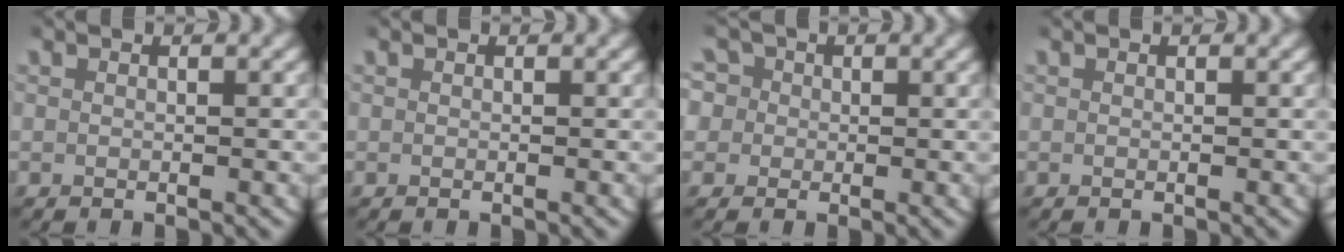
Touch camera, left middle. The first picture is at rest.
{"total": 0.0}
{"total": 5.8, "force": [0.6, 5.5, 1.9], "torque": [-0.054, -0.008, 0.001]}
{"total": 0.0}